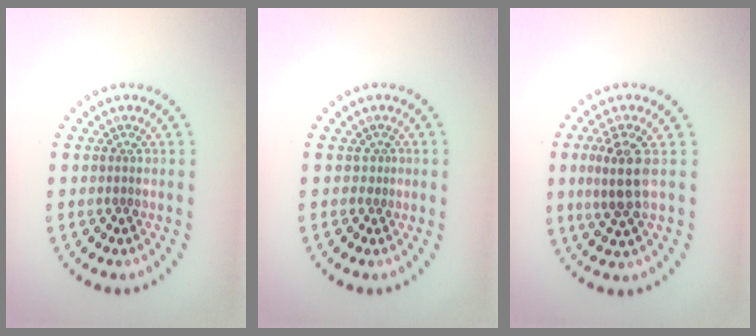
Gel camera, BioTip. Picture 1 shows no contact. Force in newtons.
{"total": 0.5, "press": 0.1, "slide": 0.5}
{"total": 3.6, "press": 3.3, "slide": 1.5}